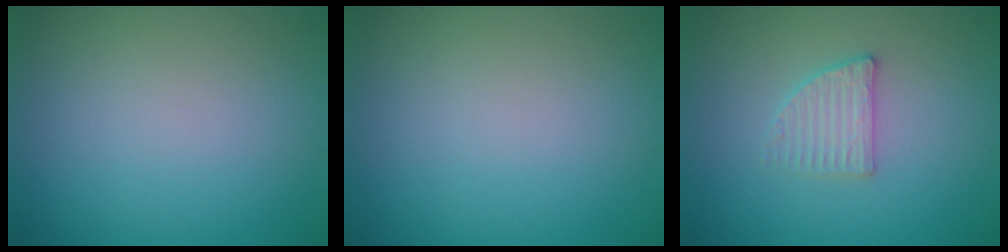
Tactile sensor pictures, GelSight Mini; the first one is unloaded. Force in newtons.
{"total": 0.0}
{"total": 2.3, "press": 2.2, "slide": 0.5}